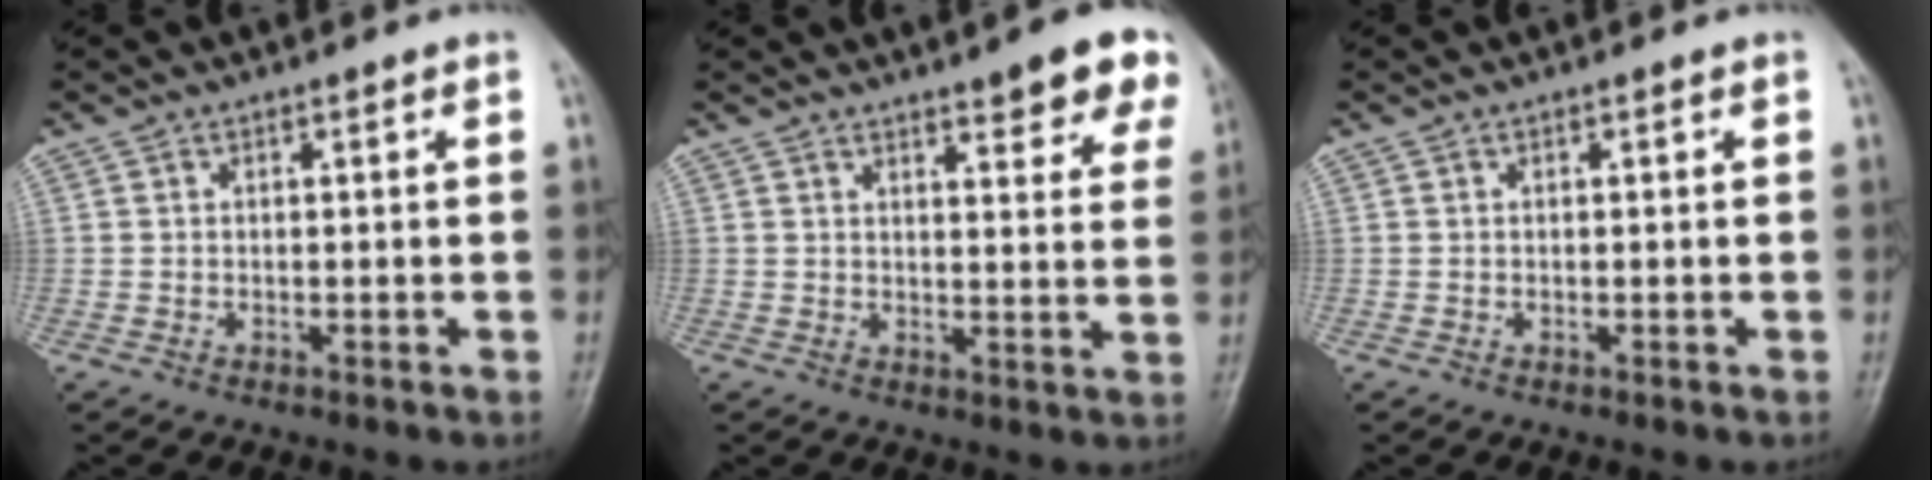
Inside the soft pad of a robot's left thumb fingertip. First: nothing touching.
{"total": 10.0, "force": [6.9, 2.7, 6.8], "torque": [-0.053, -0.031, 0.076]}
{"total": 0.0}